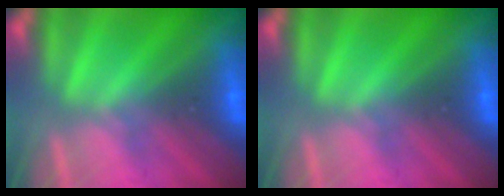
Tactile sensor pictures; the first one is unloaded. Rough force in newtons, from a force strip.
{"total": 0.0}